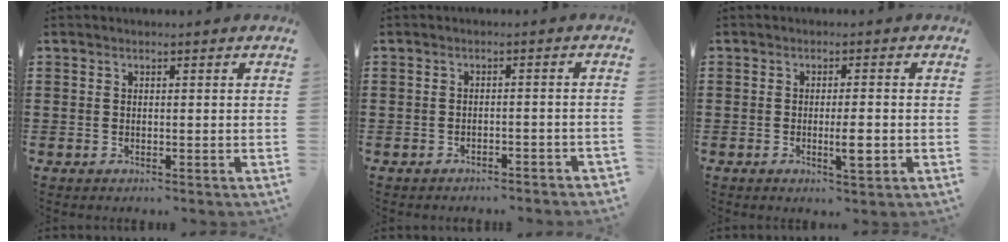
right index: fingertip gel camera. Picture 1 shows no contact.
{"total": 1.7, "force": [-1.6, 0.3, 0.4], "torque": [-0.012, 0.000, -0.034]}
{"total": 3.8, "force": [-0.9, 0.8, 3.6], "torque": [-0.059, 0.000, -0.015]}